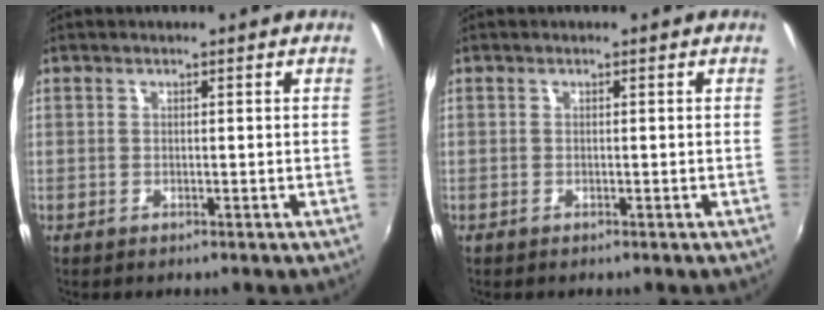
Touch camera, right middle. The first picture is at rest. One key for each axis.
{"total": 0.0}